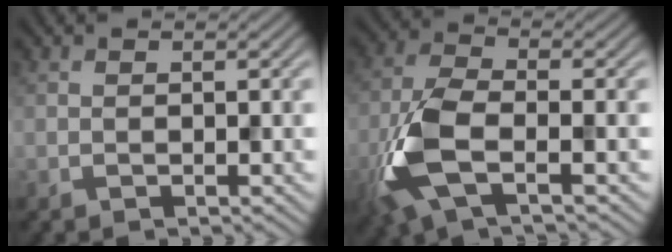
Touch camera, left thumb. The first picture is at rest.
{"total": 8.7, "force": [-3.1, 3.7, 7.3], "torque": [-0.186, -0.012, -0.077]}